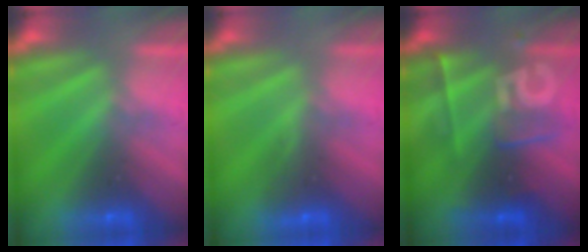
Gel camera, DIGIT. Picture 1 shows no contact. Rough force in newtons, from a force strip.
{"total": 3.1}
{"total": 2.5}